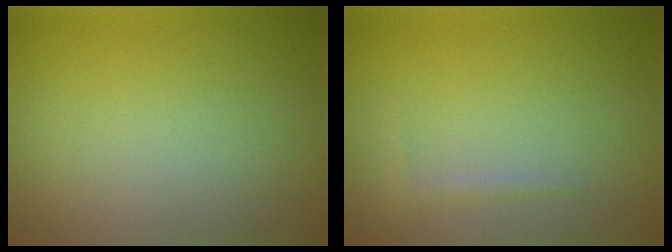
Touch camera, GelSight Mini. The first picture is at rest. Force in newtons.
{"total": 0.8, "press": 0.8, "slide": 0.0}